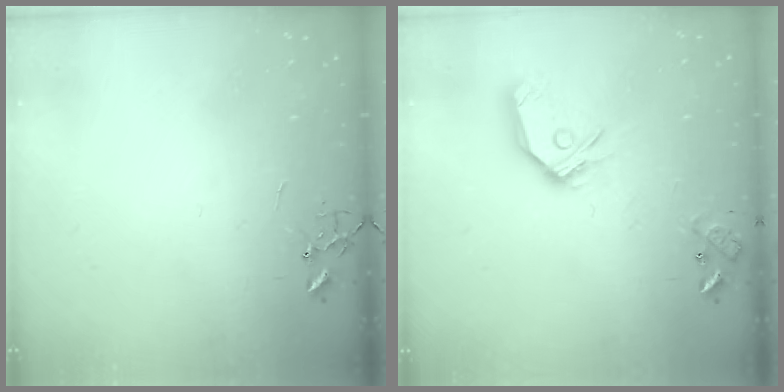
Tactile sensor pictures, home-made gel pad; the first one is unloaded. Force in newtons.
{"total": 15.0, "press": 14.9, "slide": 2.2}